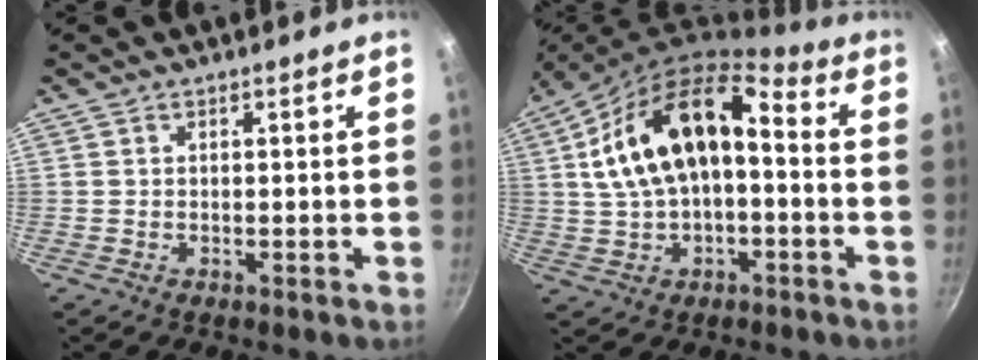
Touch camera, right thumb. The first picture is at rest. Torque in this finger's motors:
{"motor_torque": [-0.10, 1.76, 0.17, 0.02, 0.59]}